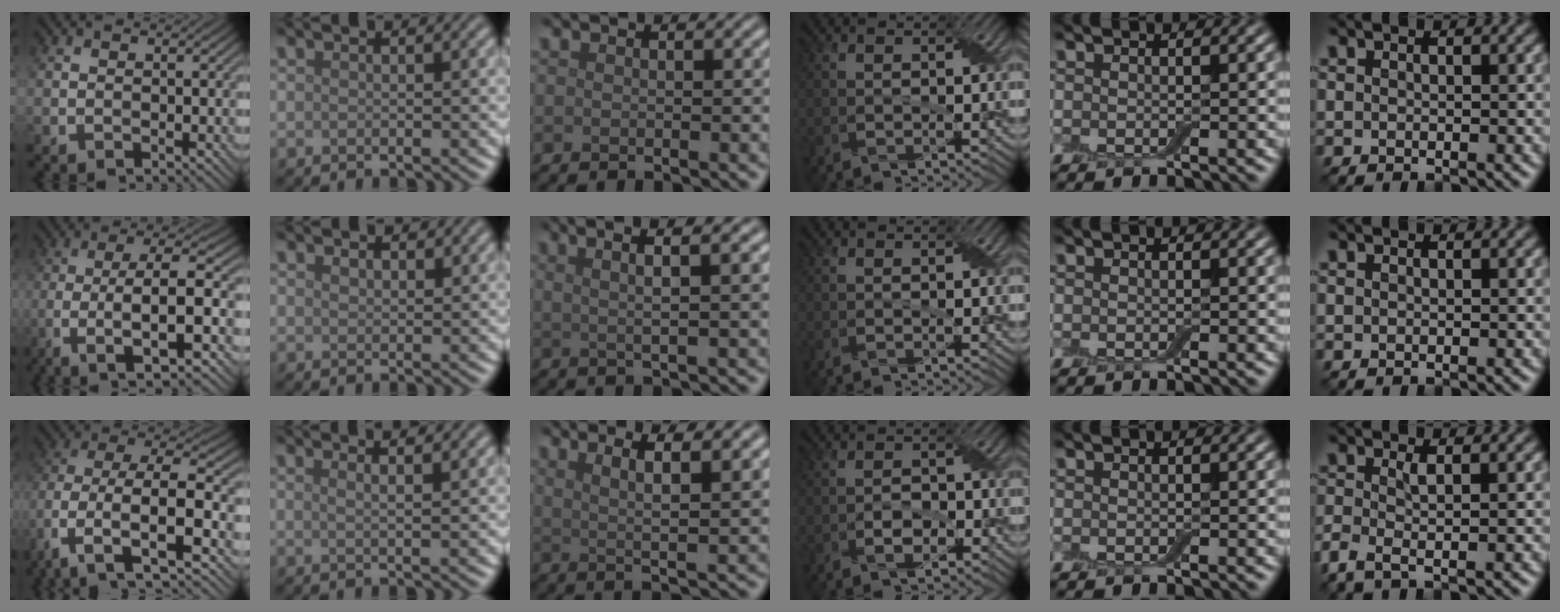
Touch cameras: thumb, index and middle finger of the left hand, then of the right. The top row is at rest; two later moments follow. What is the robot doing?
{"motion": "peel", "object": "bubble wrap"}